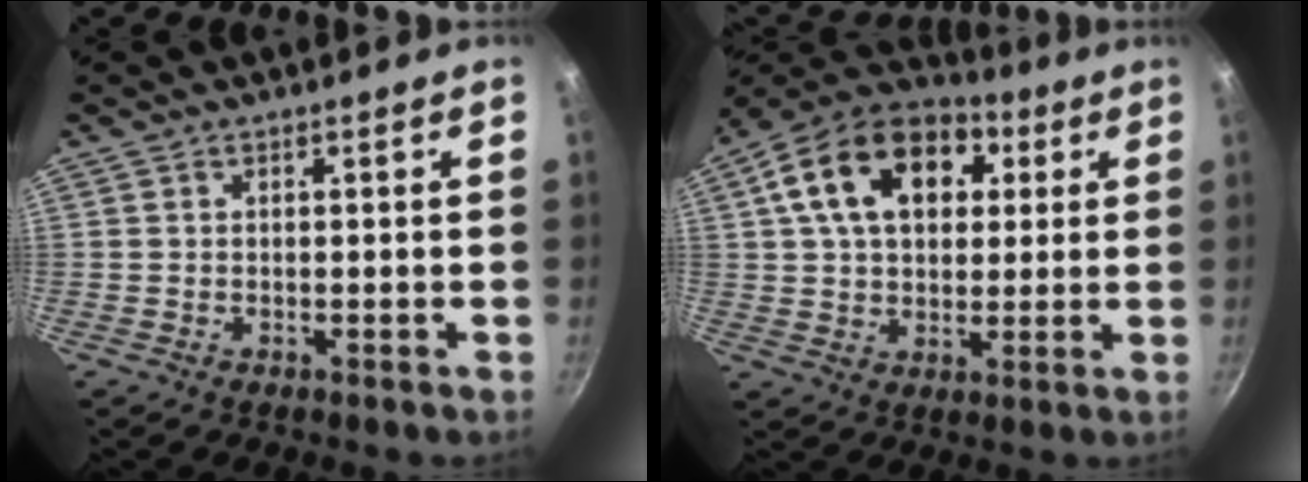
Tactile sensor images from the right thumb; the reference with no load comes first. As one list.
[{"total": 19.1, "force": [5.7, 12.9, 12.9], "torque": [-0.204, 0.016, 0.080]}]